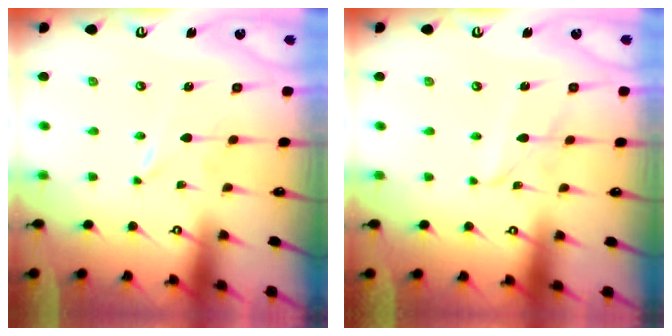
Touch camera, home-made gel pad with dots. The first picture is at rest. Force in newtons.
{"total": 3.1, "press": 3.1, "slide": 0.2}